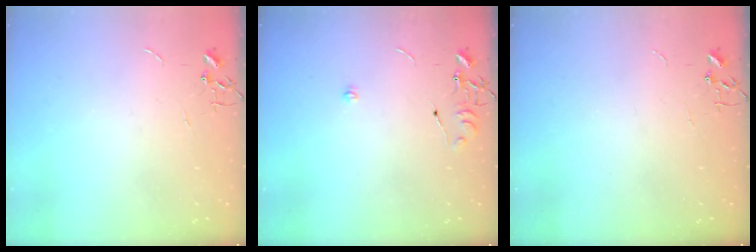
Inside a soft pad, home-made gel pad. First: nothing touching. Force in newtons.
{"total": 6.4, "press": 6.4, "slide": 0.7}
{"total": 0.0}